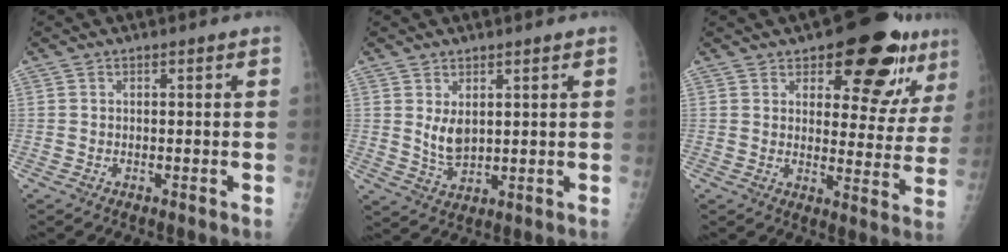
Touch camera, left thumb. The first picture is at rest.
{"total": 4.7, "force": [1.6, 2.8, 3.5], "torque": [-0.054, -0.020, 0.039]}
{"total": 16.4, "force": [10.1, 7.2, 10.8], "torque": [-0.085, -0.054, 0.134]}